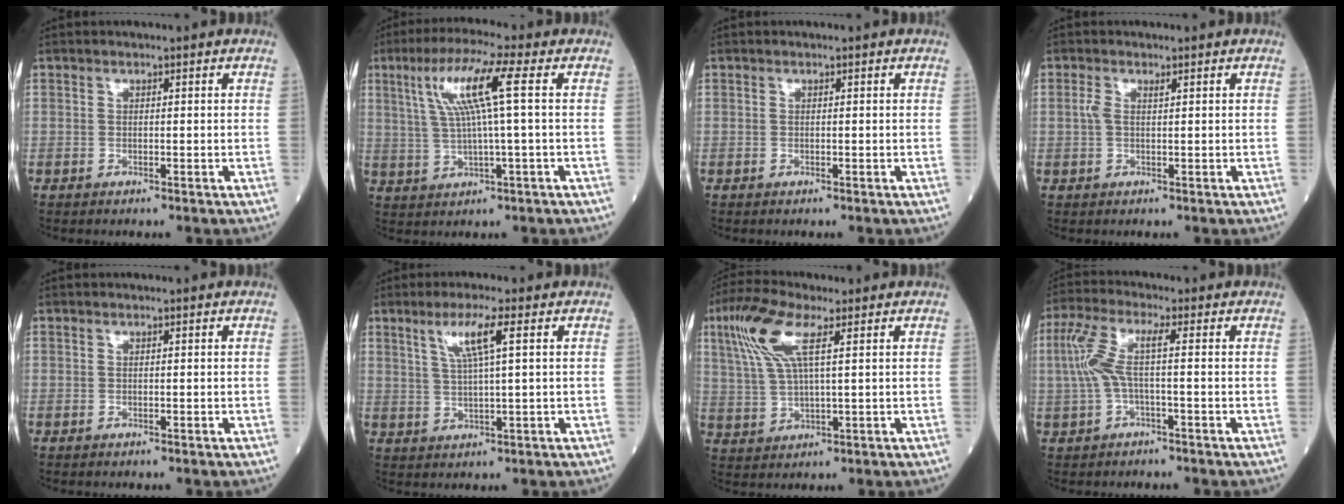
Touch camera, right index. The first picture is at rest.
{"total": 9.1, "force": [2.5, -0.5, 8.8], "torque": [-0.171, 0.017, 0.049]}
{"total": 0.0}
{"total": 1.7, "force": [0.6, 0.6, 1.4], "torque": [-0.043, 0.014, 0.015]}
{"total": 0.0}
{"total": 5.5, "force": [2.4, -0.2, 5.0], "torque": [-0.098, 0.002, 0.046]}
{"total": 9.1, "force": [3.8, 2.1, 8.0], "torque": [-0.185, 0.019, 0.077]}
{"total": 6.3, "force": [0.0, 1.2, 6.1], "torque": [-0.155, 0.024, -0.003]}